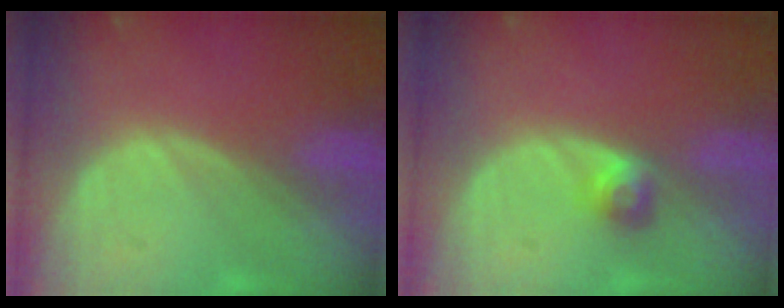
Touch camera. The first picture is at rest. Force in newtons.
{"total": 2.6, "press": 2.3, "slide": 1.1}